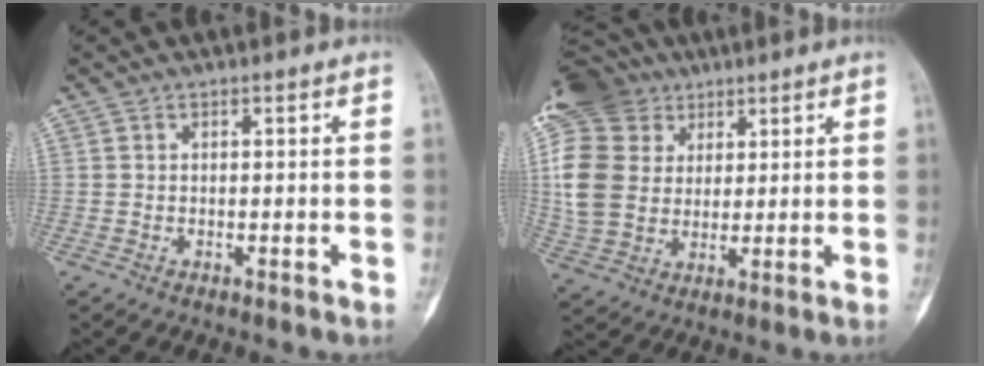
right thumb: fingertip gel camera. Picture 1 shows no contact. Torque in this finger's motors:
{"motor_torque": [1.51, 1.98, 1.02, 0.13, 0.12]}